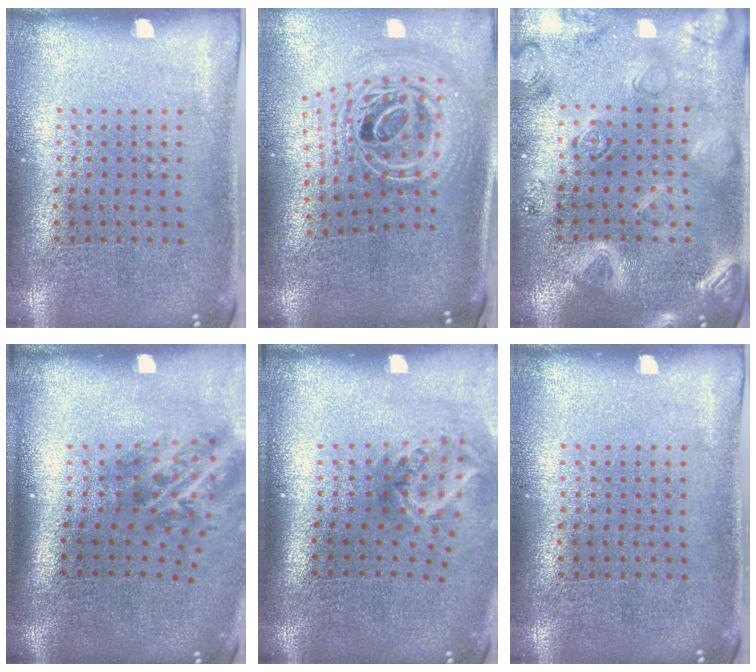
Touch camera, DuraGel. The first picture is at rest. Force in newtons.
{"total": 2.9, "press": 2.0, "slide": 2.1}
{"total": 3.1, "press": 3.0, "slide": 0.8}
{"total": 2.1, "press": 1.3, "slide": 1.6}
{"total": 2.0, "press": 1.3, "slide": 1.5}
{"total": 0.0}